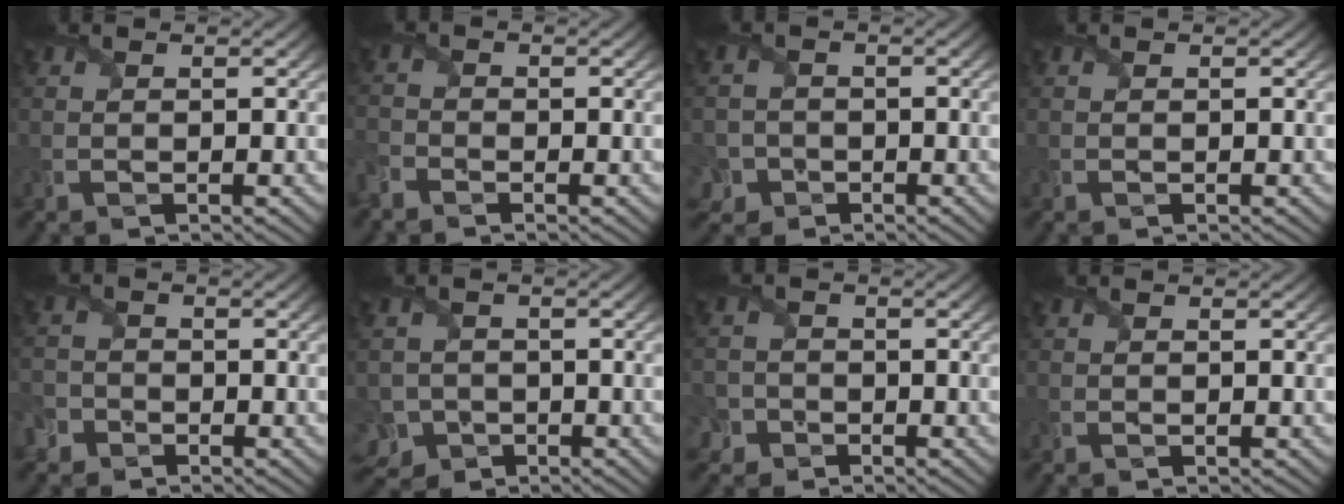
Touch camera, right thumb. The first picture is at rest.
{"total": 2.6, "force": [-2.3, 1.1, 0.7], "torque": [-0.020, -0.010, -0.061]}
{"total": 4.4, "force": [-2.4, 3.6, 1.0], "torque": [-0.020, -0.006, -0.054]}
{"total": 0.0}
{"total": 3.4, "force": [-2.2, 2.5, 0.7], "torque": [-0.018, -0.004, -0.052]}
{"total": 5.8, "force": [-3.2, 4.4, 1.9], "torque": [-0.042, -0.019, -0.058]}
{"total": 3.8, "force": [-2.2, 3.0, 0.7], "torque": [-0.015, 0.000, -0.053]}
{"total": 0.0}